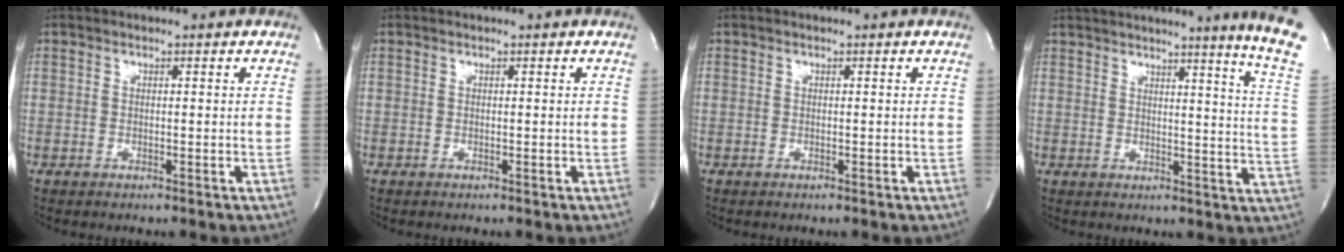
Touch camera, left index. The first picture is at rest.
{"total": 0.0}
{"total": 0.0}
{"total": 15.6, "force": [12.6, -3.1, 8.7], "torque": [-0.122, -0.085, 0.133]}